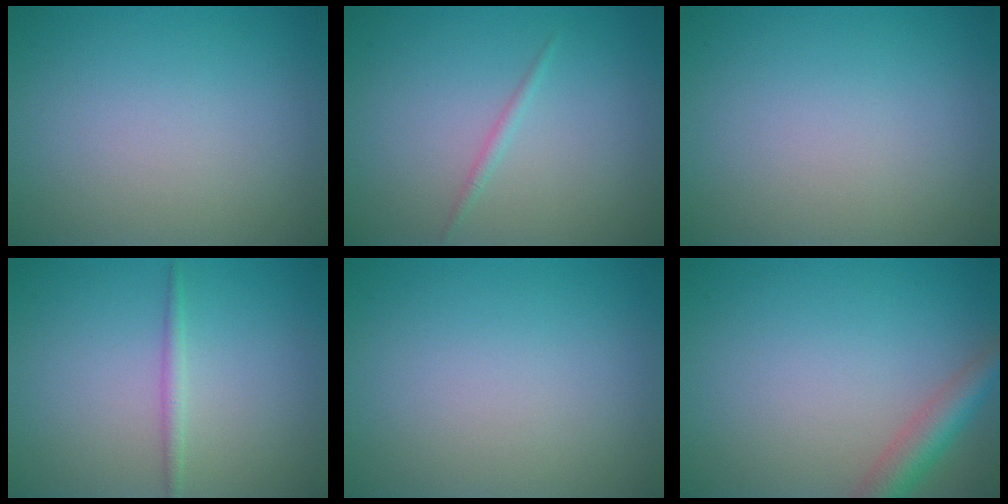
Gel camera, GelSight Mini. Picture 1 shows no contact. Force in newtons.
{"total": 0.8, "press": 0.8, "slide": 0.0}
{"total": 0.0}
{"total": 1.2, "press": 1.2, "slide": 0.0}
{"total": 0.0}
{"total": 3.5, "press": 3.5, "slide": 0.1}